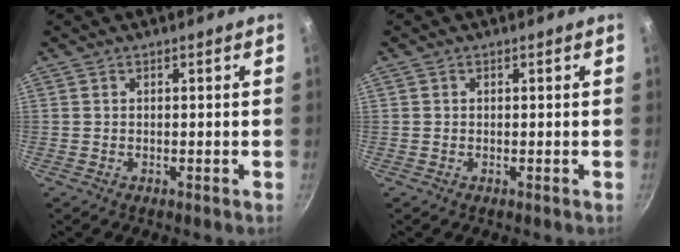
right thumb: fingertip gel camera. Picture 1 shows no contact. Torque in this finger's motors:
{"motor_torque": [-0.11, 0.34, 0.11, -0.01, 0.00]}